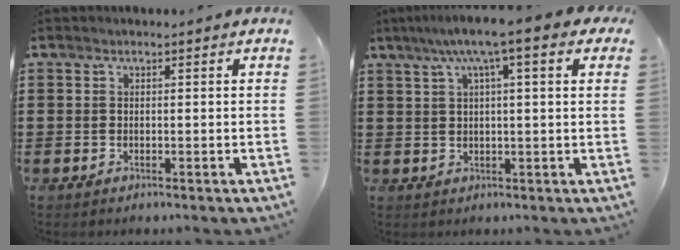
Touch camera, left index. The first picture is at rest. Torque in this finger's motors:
{"motor_torque": [2.14, 0.00, 0.99, 0.21]}